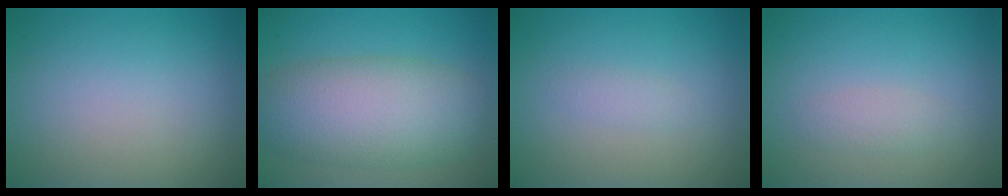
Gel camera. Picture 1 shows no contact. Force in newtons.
{"total": 8.3, "press": 8.3, "slide": 0.3}
{"total": 0.9, "press": 0.9, "slide": 0.0}
{"total": 1.3, "press": 1.3, "slide": 0.1}